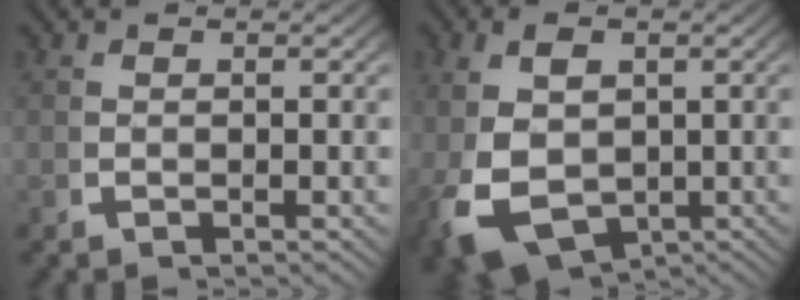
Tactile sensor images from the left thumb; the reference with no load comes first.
{"total": 9.6, "force": [-2.5, 7.0, 6.0], "torque": [-0.140, -0.044, -0.013]}